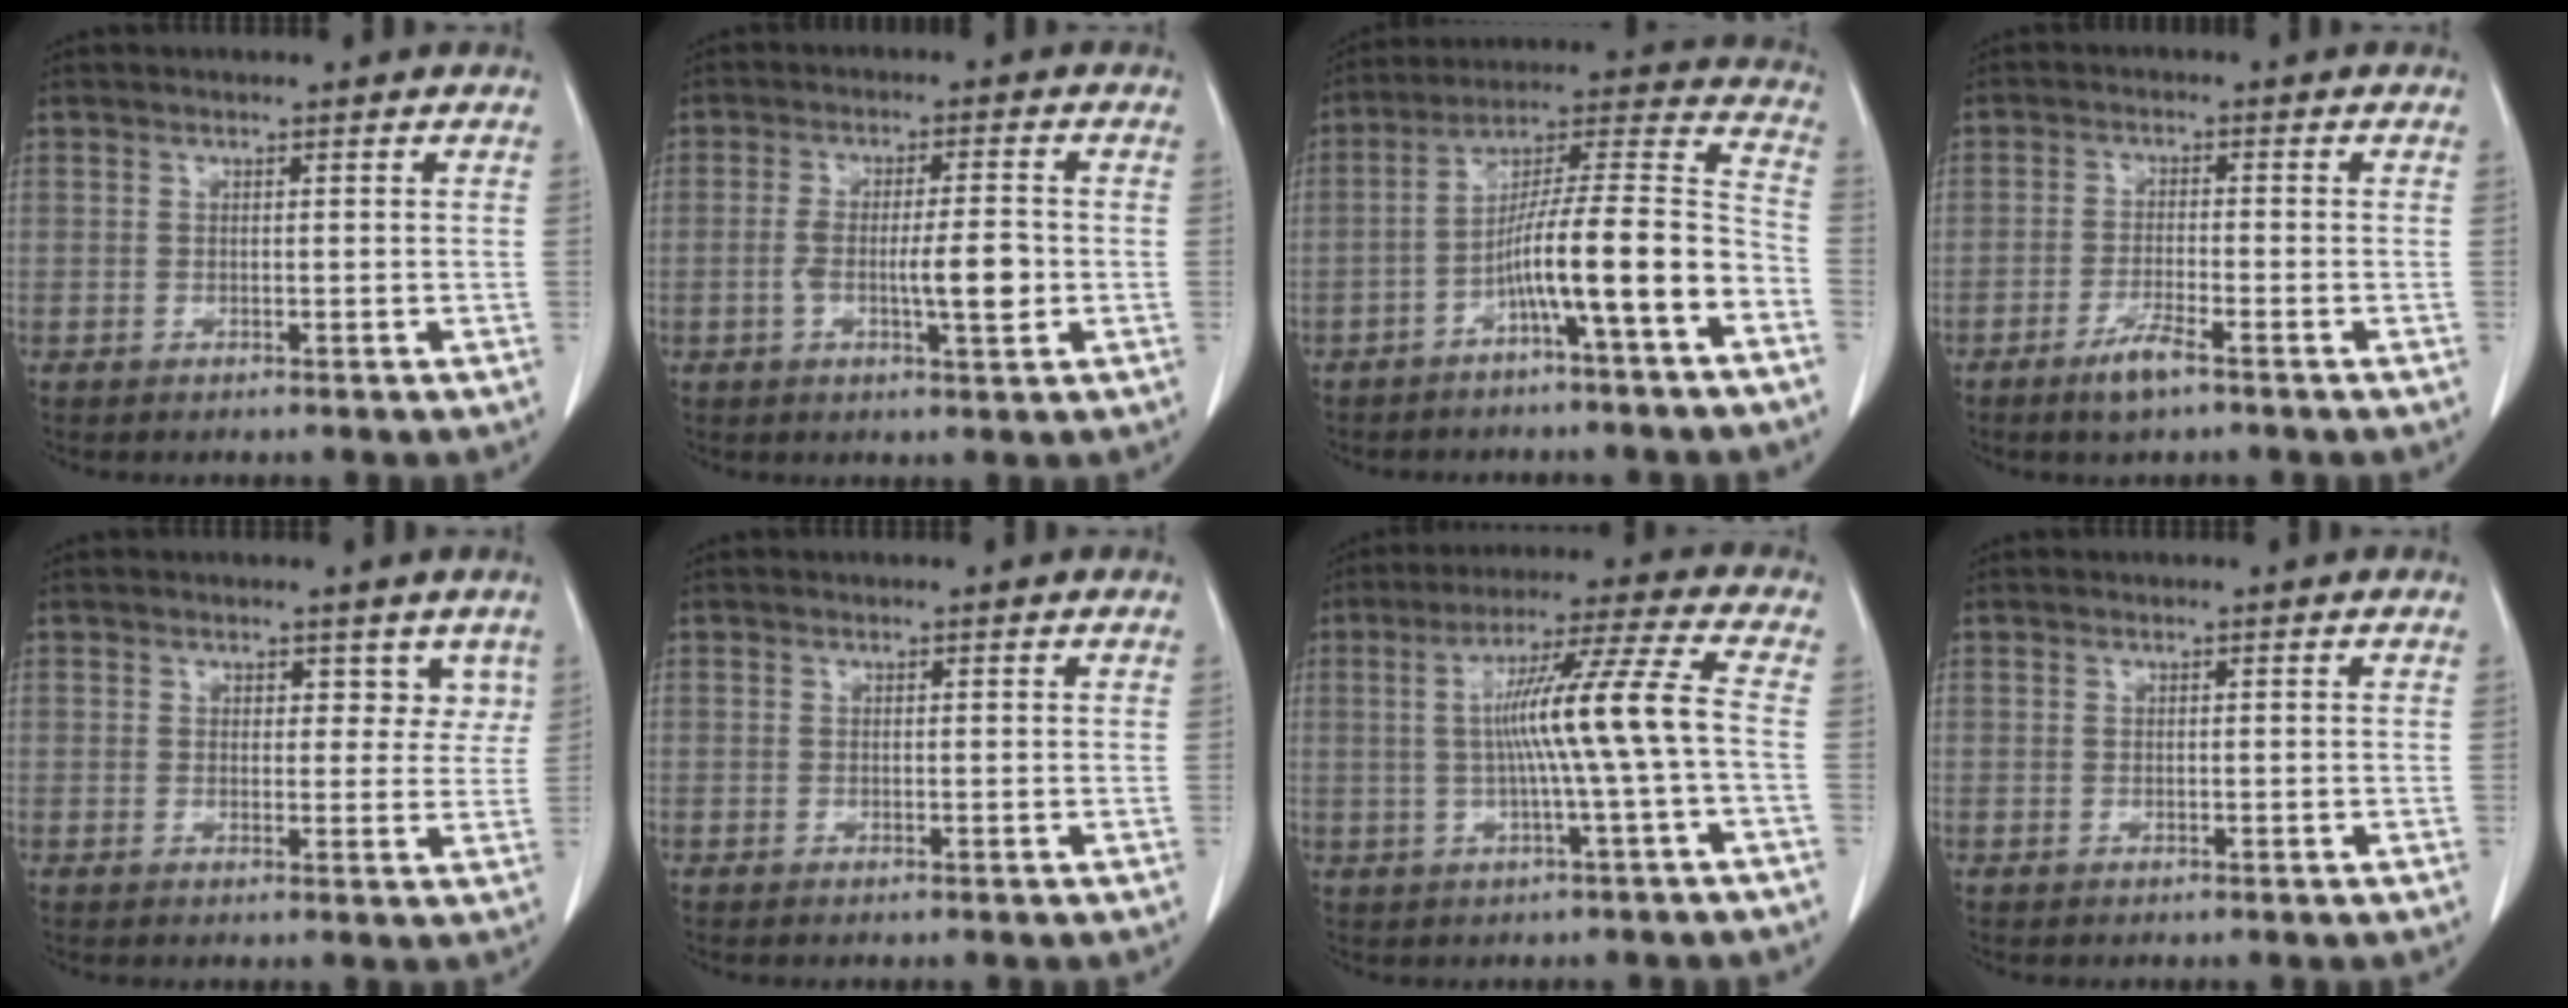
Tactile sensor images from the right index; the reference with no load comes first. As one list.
[{"total": 6.5, "force": [-1.2, 1.0, 6.3], "torque": [-0.109, 0.000, -0.018]}, {"total": 13.9, "force": [-6.1, 0.3, 12.4], "torque": [-0.199, 0.025, -0.103]}, {"total": 4.2, "force": [-2.9, 0.4, 3.0], "torque": [-0.063, -0.006, -0.054]}, {"total": 3.7, "force": [2.2, 2.5, 1.6], "torque": [0.006, -0.002, 0.022]}, {"total": 0.0}, {"total": 10.7, "force": [-0.7, -1.6, 10.5], "torque": [-0.183, 0.016, -0.008]}, {"total": 0.0}]